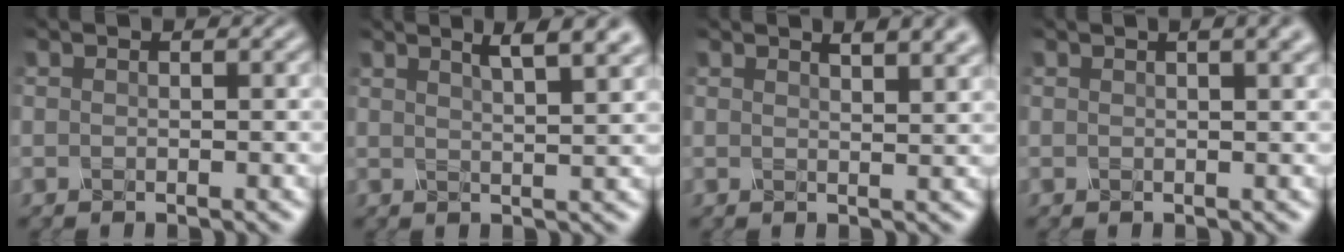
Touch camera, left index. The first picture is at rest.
{"total": 6.2, "force": [3.8, 2.1, 4.4], "torque": [-0.029, 0.030, 0.023]}
{"total": 4.4, "force": [2.9, 1.7, 2.9], "torque": [-0.012, 0.020, 0.015]}
{"total": 4.3, "force": [2.3, 1.7, 3.3], "torque": [-0.025, 0.020, 0.006]}